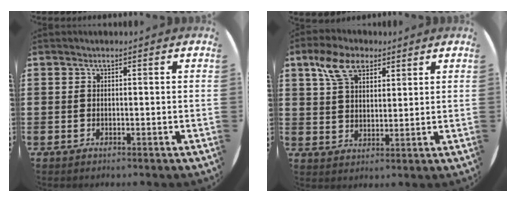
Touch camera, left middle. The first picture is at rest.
{"total": 6.9, "force": [4.3, 3.9, 3.6], "torque": [-0.078, 0.008, 0.081]}